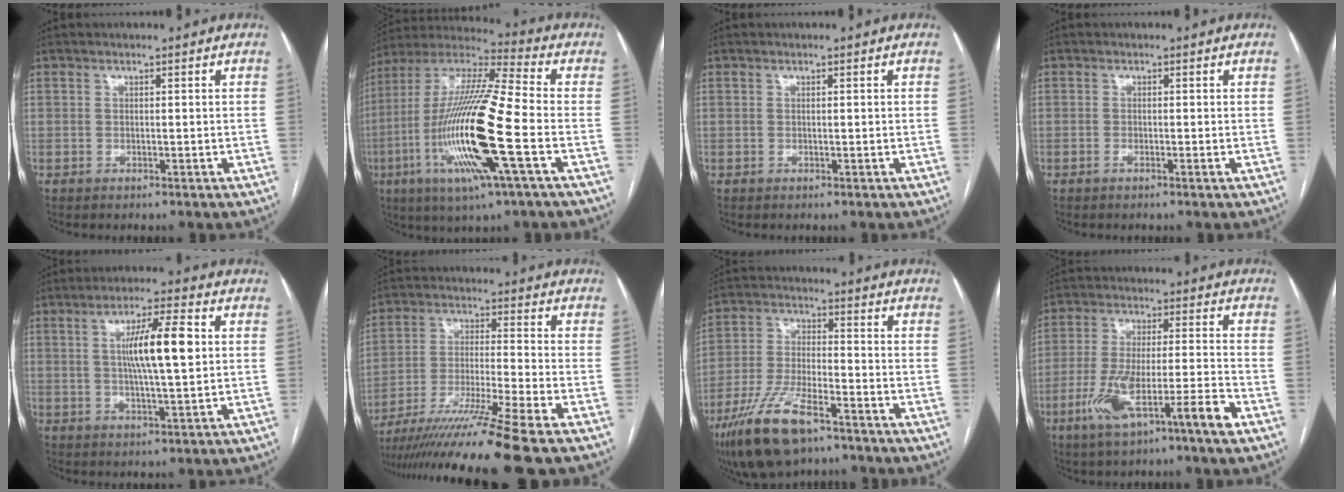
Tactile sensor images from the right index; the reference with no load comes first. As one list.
[{"total": 21.2, "force": [-5.5, 1.3, 20.4], "torque": [-0.431, -0.021, -0.110]}, {"total": 0.0}, {"total": 0.9, "force": [-0.5, 0.1, 0.8], "torque": [-0.013, -0.001, -0.007]}, {"total": 9.4, "force": [1.5, 0.9, 9.2], "torque": [-0.164, 0.006, 0.026]}, {"total": 15.9, "force": [-12.7, -2.8, 9.2], "torque": [-0.176, -0.039, -0.220]}, {"total": 12.9, "force": [-8.4, 3.7, 9.1], "torque": [-0.187, -0.016, -0.152]}, {"total": 12.0, "force": [-6.3, 0.8, 10.2], "torque": [-0.191, -0.001, -0.110]}]